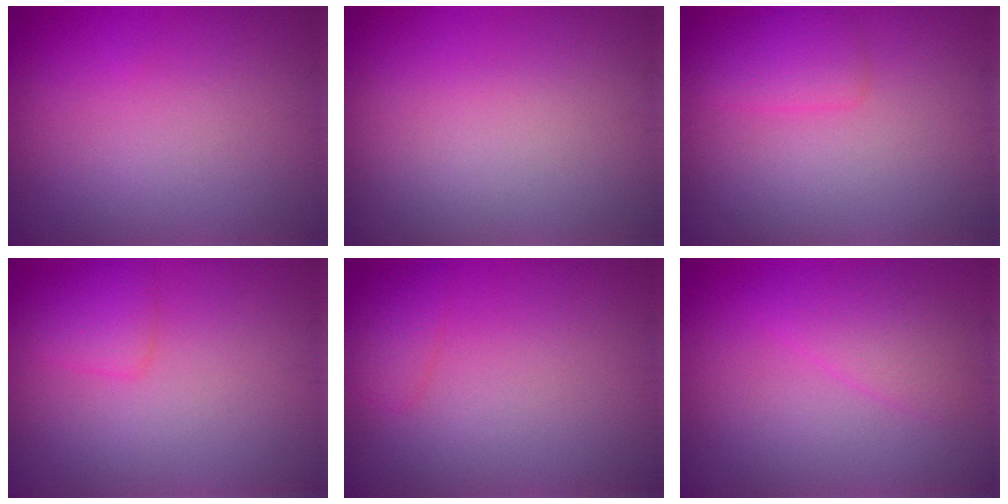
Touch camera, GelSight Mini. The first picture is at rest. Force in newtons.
{"total": 0.0}
{"total": 1.9, "press": 1.9, "slide": 0.1}
{"total": 1.6, "press": 1.6, "slide": 0.0}
{"total": 1.3, "press": 1.3, "slide": 0.2}
{"total": 2.5, "press": 2.5, "slide": 0.2}